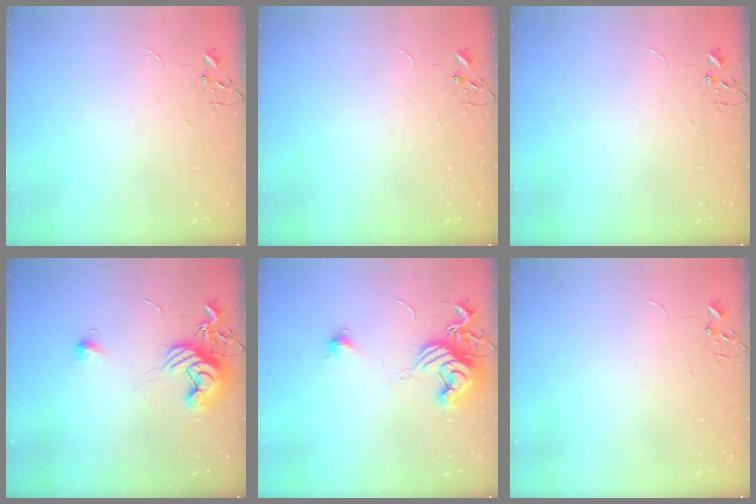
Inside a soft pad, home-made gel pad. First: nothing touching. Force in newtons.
{"total": 0.0}
{"total": 0.0}
{"total": 11.5, "press": 11.4, "slide": 1.2}
{"total": 13.2, "press": 13.2, "slide": 0.5}
{"total": 0.0}